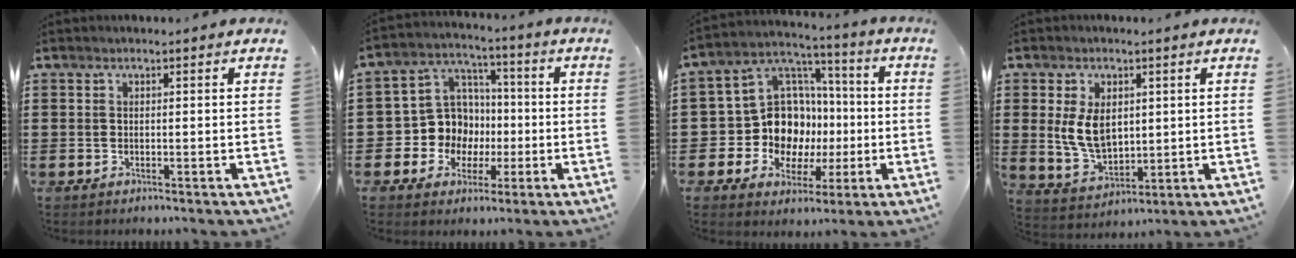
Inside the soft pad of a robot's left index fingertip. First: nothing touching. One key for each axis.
{"total": 9.4, "fx": -0.6, "fy": 9.1, "fz": 2.2, "tx": -0.088, "ty": 0.006, "tz": -0.004}
{"total": 12.5, "fx": -1.8, "fy": 11.4, "fz": 4.9, "tx": -0.123, "ty": 0.006, "tz": -0.025}
{"total": 7.3, "fx": 1.7, "fy": 4.8, "fz": 5.3, "tx": -0.131, "ty": 0.005, "tz": 0.028}